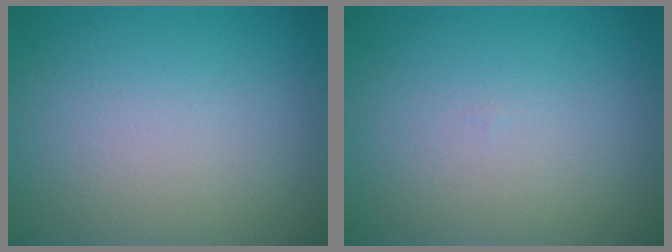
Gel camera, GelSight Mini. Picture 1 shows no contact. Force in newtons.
{"total": 0.0}